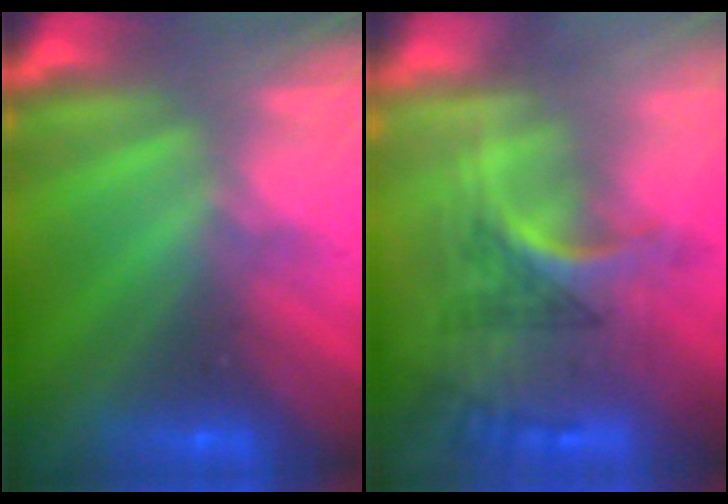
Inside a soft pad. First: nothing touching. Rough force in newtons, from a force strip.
{"total": 2.9}